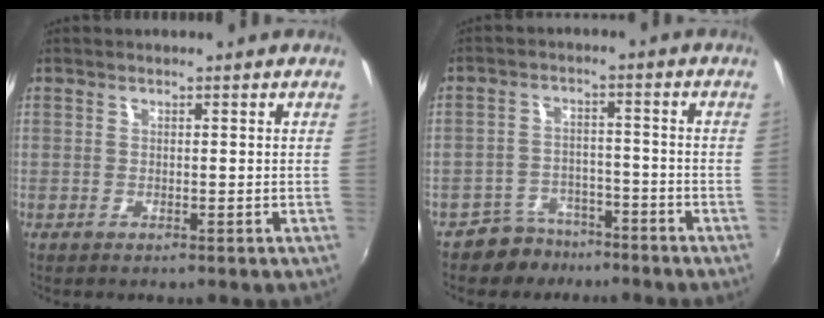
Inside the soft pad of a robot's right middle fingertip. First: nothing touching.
{"total": 6.1, "force": [-5.0, 3.5, 0.4], "torque": [-0.019, 0.017, -0.075]}